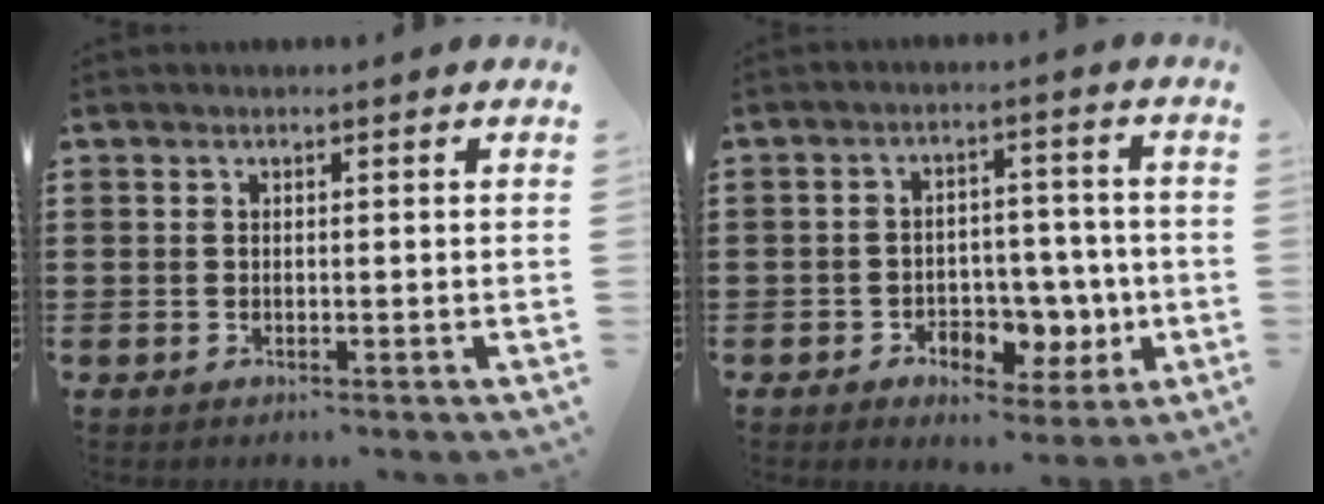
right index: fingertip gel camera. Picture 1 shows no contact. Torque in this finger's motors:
{"motor_torque": [0.34, -0.13, 0.37, 0.03]}